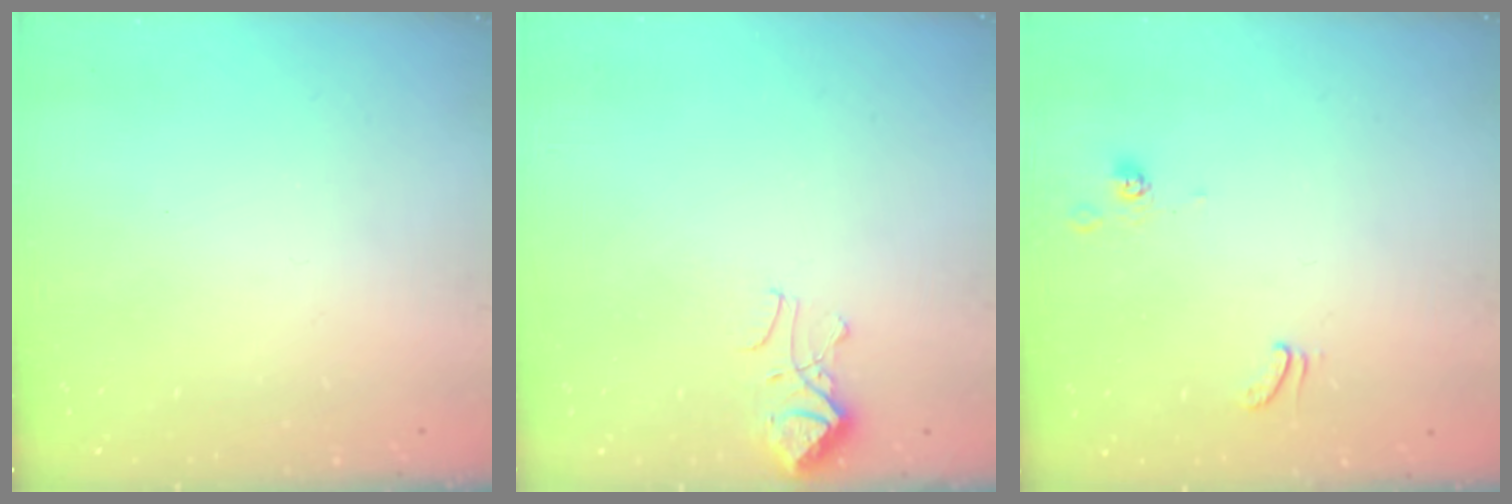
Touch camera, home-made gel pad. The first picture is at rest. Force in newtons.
{"total": 2.9, "press": 2.8, "slide": 0.8}
{"total": 1.7, "press": 1.6, "slide": 0.6}